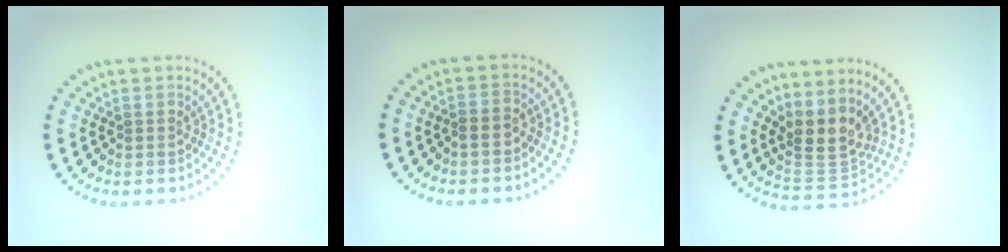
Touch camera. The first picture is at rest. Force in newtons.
{"total": 0.8, "press": 0.6, "slide": 0.5}
{"total": 3.5, "press": 2.6, "slide": 2.4}